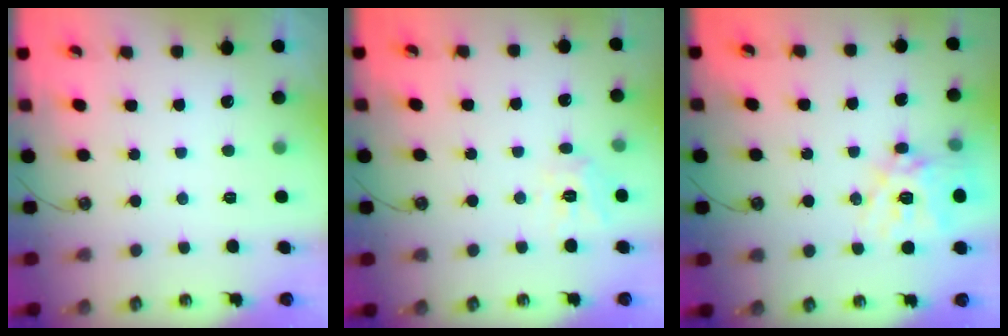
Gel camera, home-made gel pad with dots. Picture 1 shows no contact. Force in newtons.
{"total": 9.8, "press": 9.8, "slide": 0.5}
{"total": 16.6, "press": 16.5, "slide": 1.6}